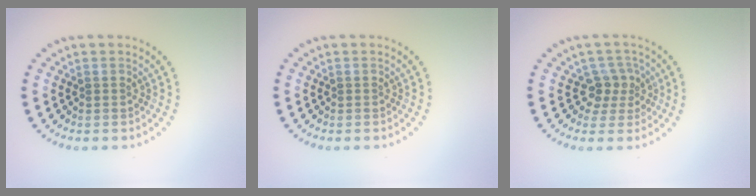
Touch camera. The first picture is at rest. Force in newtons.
{"total": 0.0}
{"total": 2.5, "press": 1.9, "slide": 1.6}